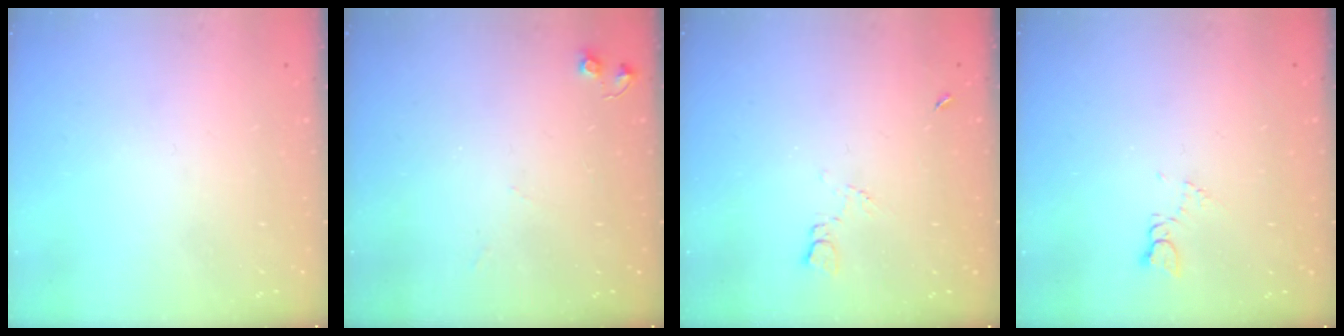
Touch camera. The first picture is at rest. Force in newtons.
{"total": 4.9, "press": 4.8, "slide": 0.9}
{"total": 3.4, "press": 3.3, "slide": 0.7}
{"total": 2.6, "press": 2.6, "slide": 0.4}